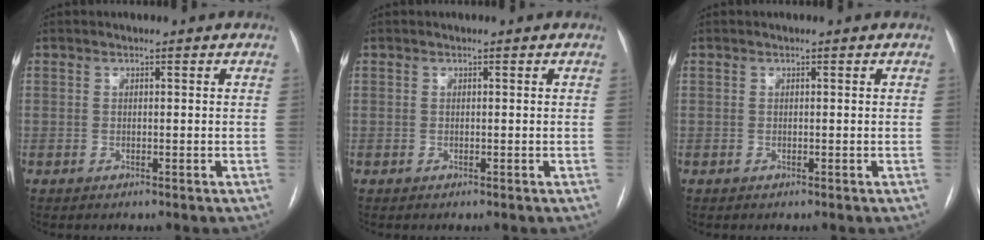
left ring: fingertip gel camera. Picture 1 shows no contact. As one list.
[{"total": 0.0}, {"total": 0.0}]